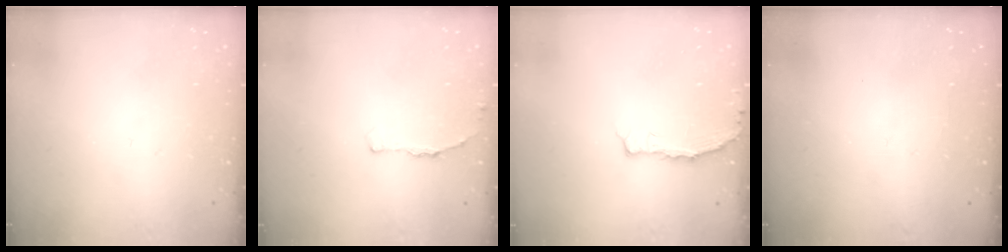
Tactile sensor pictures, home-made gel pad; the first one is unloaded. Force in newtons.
{"total": 3.1, "press": 3.1, "slide": 0.5}
{"total": 2.7, "press": 2.7, "slide": 0.5}
{"total": 0.0}